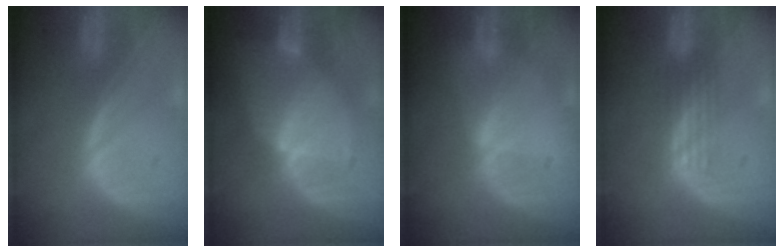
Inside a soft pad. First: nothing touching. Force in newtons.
{"total": 6.8, "press": 6.0, "slide": 3.3}
{"total": 1.3, "press": 1.3, "slide": 0.2}
{"total": 2.9, "press": 2.5, "slide": 1.5}